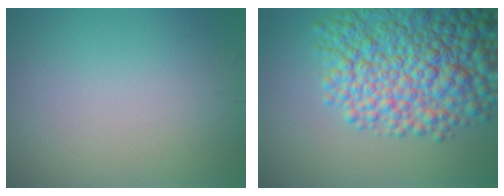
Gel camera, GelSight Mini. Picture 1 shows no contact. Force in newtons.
{"total": 10.5, "press": 10.5, "slide": 0.3}